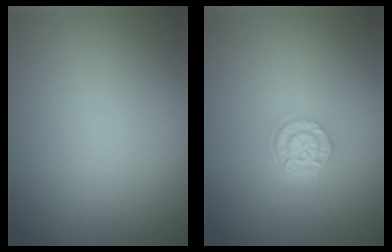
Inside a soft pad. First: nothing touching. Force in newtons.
{"total": 2.4, "press": 1.9, "slide": 1.5}